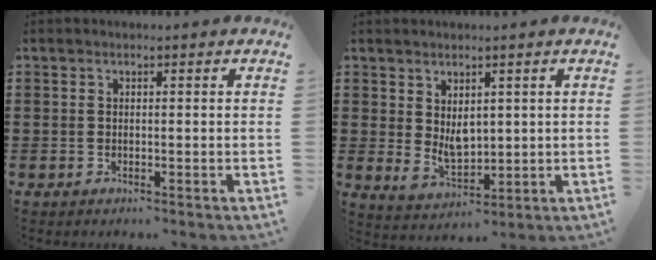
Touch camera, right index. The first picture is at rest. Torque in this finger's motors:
{"motor_torque": [0.49, -0.06, 0.13, 0.05]}